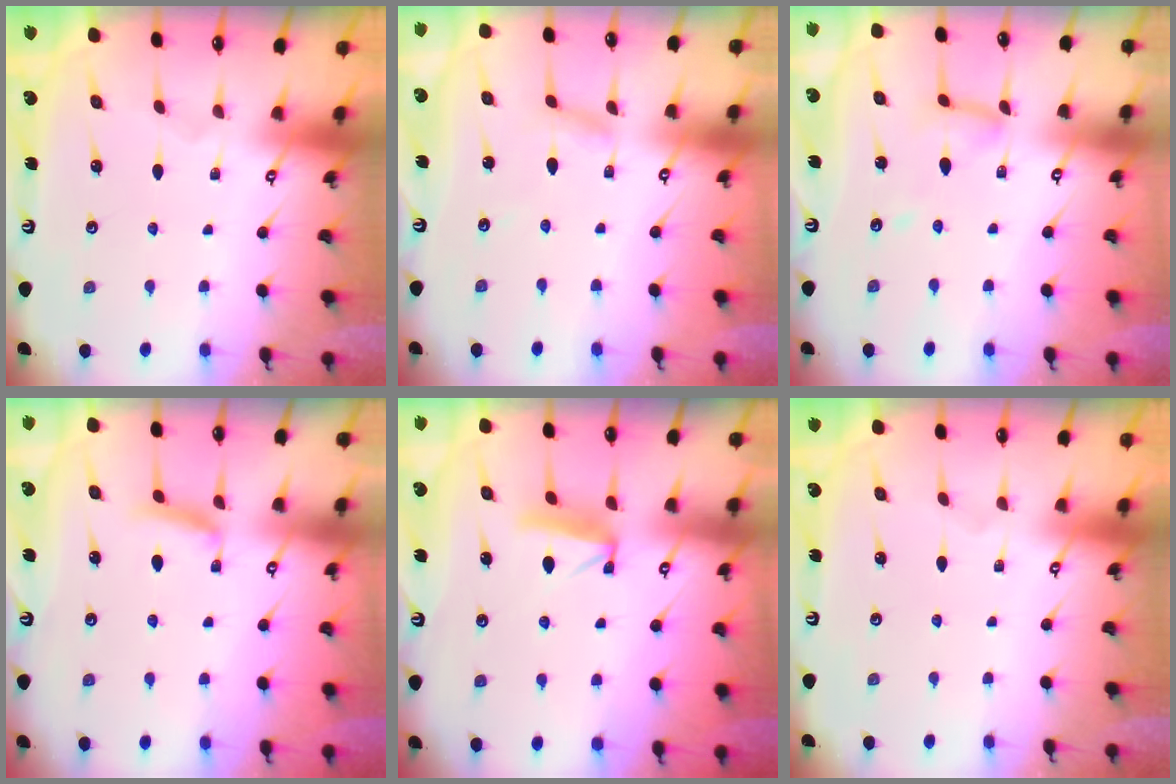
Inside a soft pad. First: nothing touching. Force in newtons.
{"total": 2.9, "press": 2.9, "slide": 0.3}
{"total": 9.0, "press": 9.0, "slide": 0.6}
{"total": 6.7, "press": 6.6, "slide": 0.8}
{"total": 7.7, "press": 7.7, "slide": 0.7}
{"total": 0.0}